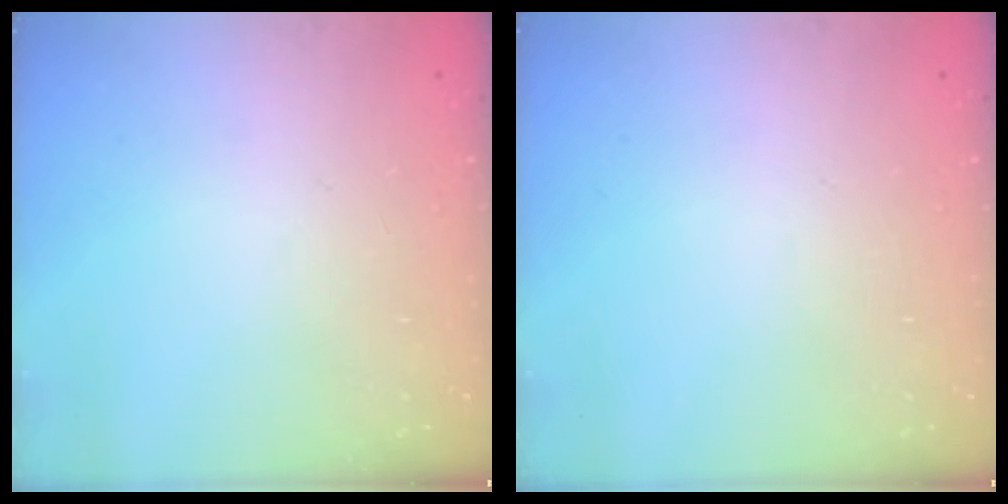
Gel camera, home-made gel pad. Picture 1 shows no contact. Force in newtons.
{"total": 0.0}